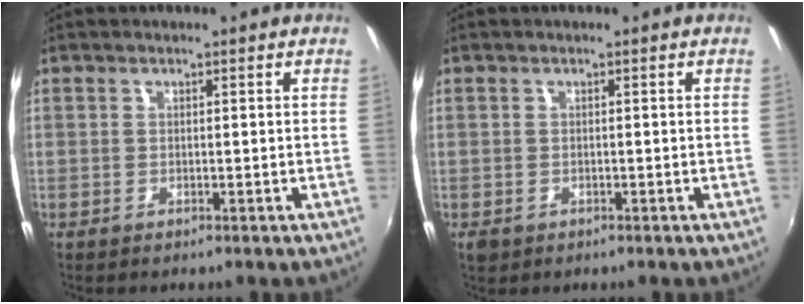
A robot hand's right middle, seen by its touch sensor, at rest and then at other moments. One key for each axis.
{"total": 1.7, "fx": -0.8, "fy": 1.3, "fz": 0.7, "tx": -0.016, "ty": -0.005, "tz": -0.012}